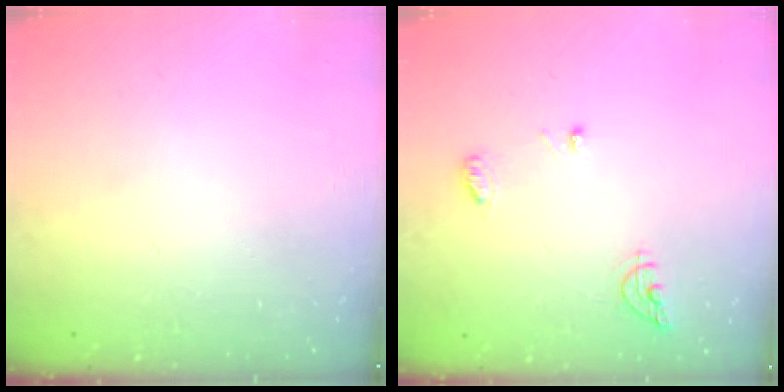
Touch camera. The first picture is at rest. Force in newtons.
{"total": 6.7, "press": 6.7, "slide": 0.3}